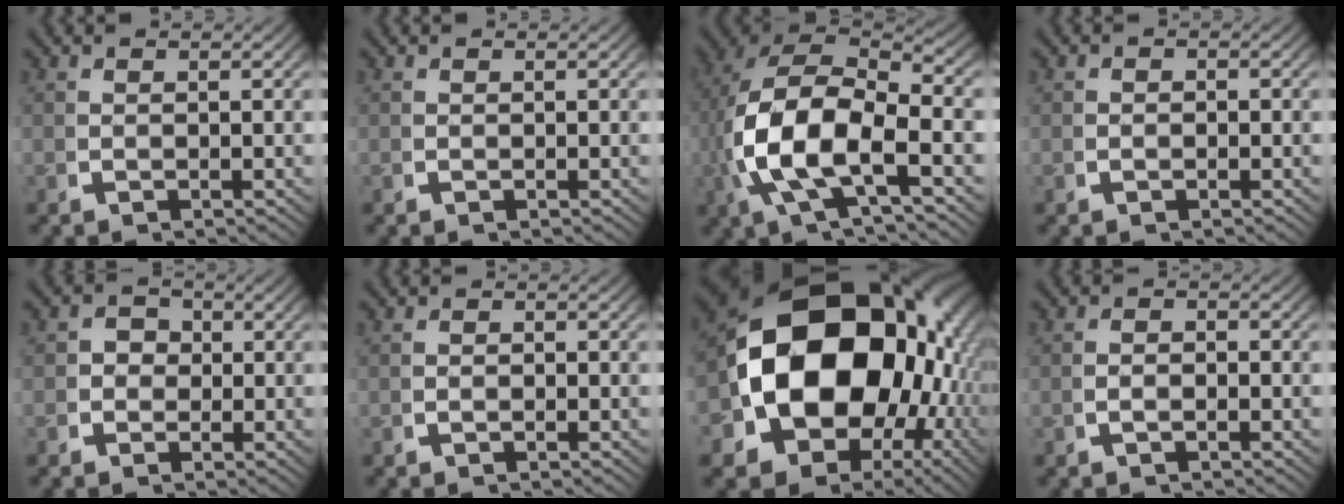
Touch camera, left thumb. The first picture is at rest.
{"total": 0.0}
{"total": 15.3, "force": [-0.5, 9.8, 11.8], "torque": [-0.276, -0.047, 0.006]}
{"total": 0.6, "force": [-0.3, 0.4, 0.3], "torque": [-0.008, 0.000, -0.009]}
{"total": 2.7, "force": [-0.1, 2.4, 1.3], "torque": [-0.008, -0.002, -0.008]}
{"total": 0.7, "force": [-0.4, 0.5, 0.4], "torque": [-0.010, 0.000, -0.011]}
{"total": 27.7, "force": [-0.3, 19.3, 19.9], "torque": [-0.359, -0.070, 0.016]}
{"total": 1.3, "force": [-0.7, 0.7, 0.9], "torque": [-0.023, -0.001, -0.015]}